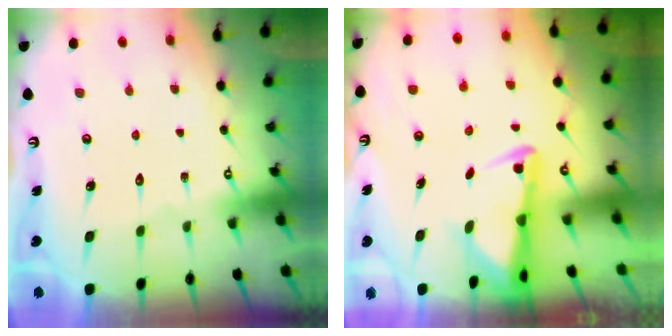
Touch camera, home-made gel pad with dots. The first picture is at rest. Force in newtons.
{"total": 2.6, "press": 2.5, "slide": 0.7}